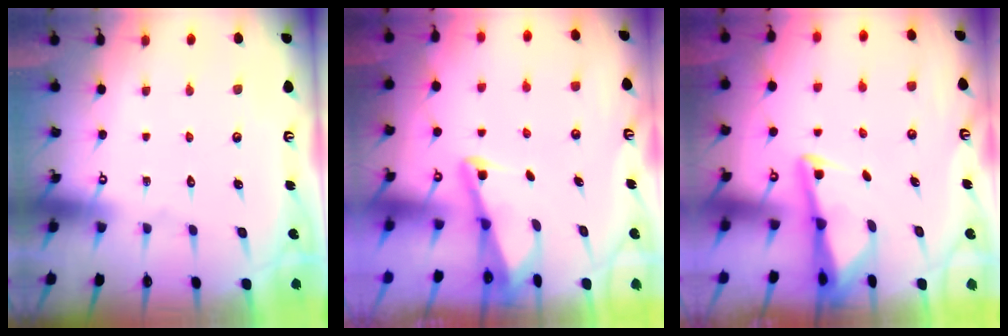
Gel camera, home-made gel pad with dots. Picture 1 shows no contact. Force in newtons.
{"total": 2.1, "press": 2.1, "slide": 0.4}
{"total": 2.9, "press": 2.9, "slide": 0.4}